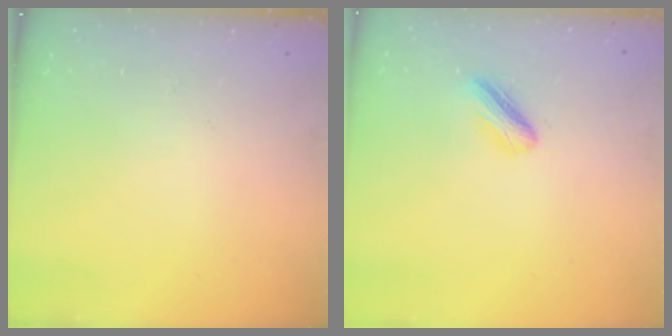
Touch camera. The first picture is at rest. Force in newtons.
{"total": 4.4, "press": 4.4, "slide": 0.4}